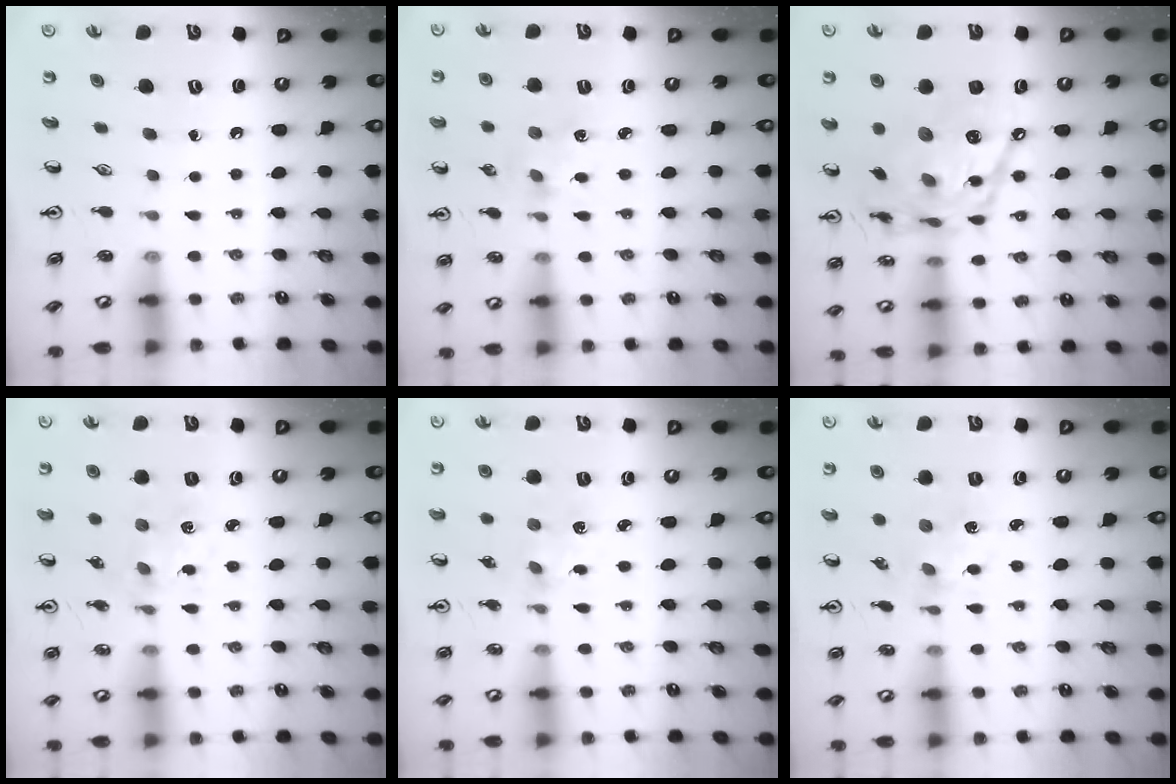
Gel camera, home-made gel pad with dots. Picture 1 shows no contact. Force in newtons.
{"total": 1.8, "press": 1.7, "slide": 0.5}
{"total": 18.0, "press": 17.9, "slide": 1.5}
{"total": 1.4, "press": 1.4, "slide": 0.3}
{"total": 1.8, "press": 1.8, "slide": 0.3}
{"total": 1.6, "press": 1.6, "slide": 0.1}